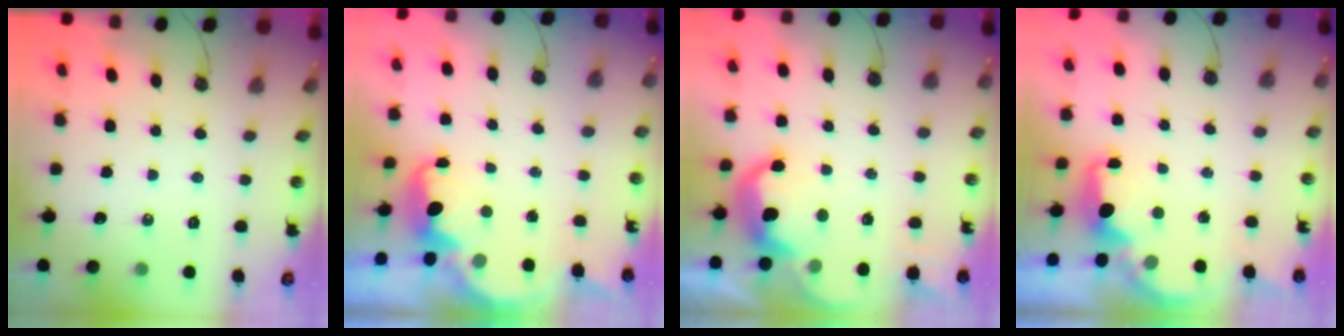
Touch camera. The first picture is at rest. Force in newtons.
{"total": 3.3, "press": 3.2, "slide": 0.6}
{"total": 7.9, "press": 7.9, "slide": 0.8}
{"total": 2.3, "press": 2.1, "slide": 0.8}